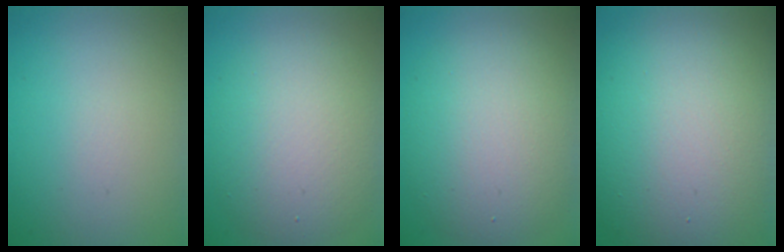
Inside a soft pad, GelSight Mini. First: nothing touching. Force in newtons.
{"total": 6.8, "press": 6.7, "slide": 0.6}
{"total": 7.8, "press": 7.8, "slide": 0.3}
{"total": 15.0, "press": 14.9, "slide": 0.9}